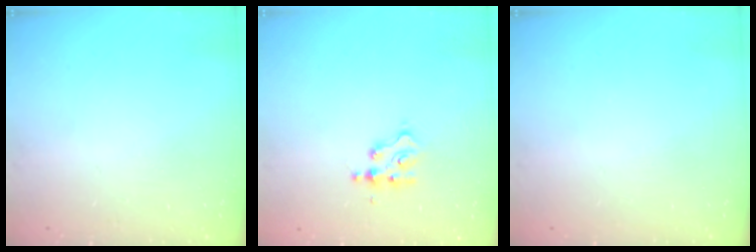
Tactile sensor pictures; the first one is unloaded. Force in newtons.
{"total": 2.8, "press": 2.8, "slide": 0.3}
{"total": 0.0}